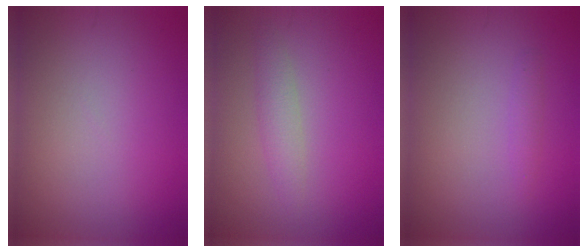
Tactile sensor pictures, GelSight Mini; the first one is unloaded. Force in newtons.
{"total": 1.9, "press": 1.9, "slide": 0.0}
{"total": 0.8, "press": 0.8, "slide": 0.1}